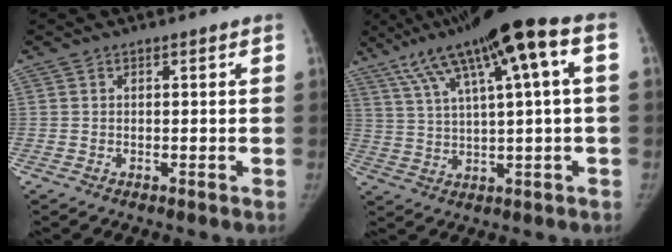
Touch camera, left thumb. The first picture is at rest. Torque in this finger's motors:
{"motor_torque": [0.07, 0.71, 1.35, -1.43, 0.48]}